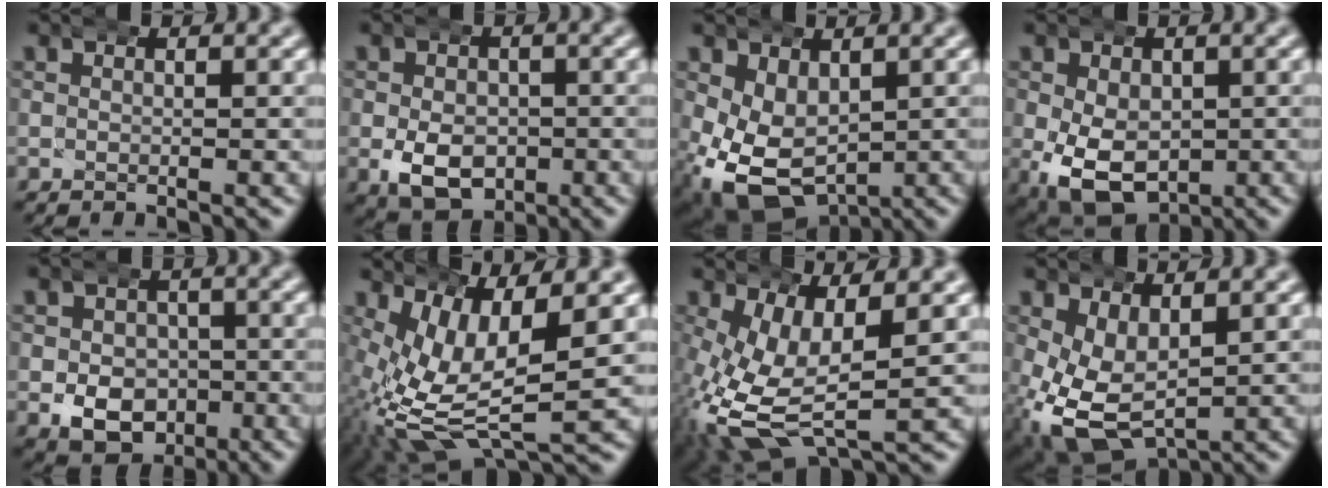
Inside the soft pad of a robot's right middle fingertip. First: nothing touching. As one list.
[{"total": 7.0, "force": [-2.4, 5.4, 3.8], "torque": [-0.074, -0.030, -0.025]}, {"total": 11.5, "force": [-4.4, 9.0, 5.8], "torque": [-0.145, -0.078, -0.048]}, {"total": 11.2, "force": [-4.1, 8.8, 5.7], "torque": [-0.137, -0.068, -0.039]}, {"total": 7.4, "force": [-2.9, 6.1, 3.2], "torque": [-0.047, -0.033, -0.037]}, {"total": 9.8, "force": [-1.9, 5.7, 7.7], "torque": [-0.159, -0.036, -0.010]}, {"total": 9.5, "force": [-2.5, 6.1, 6.9], "torque": [-0.169, -0.052, -0.012]}, {"total": 10.5, "force": [-3.7, 8.3, 5.4], "torque": [-0.150, -0.076, -0.038]}]